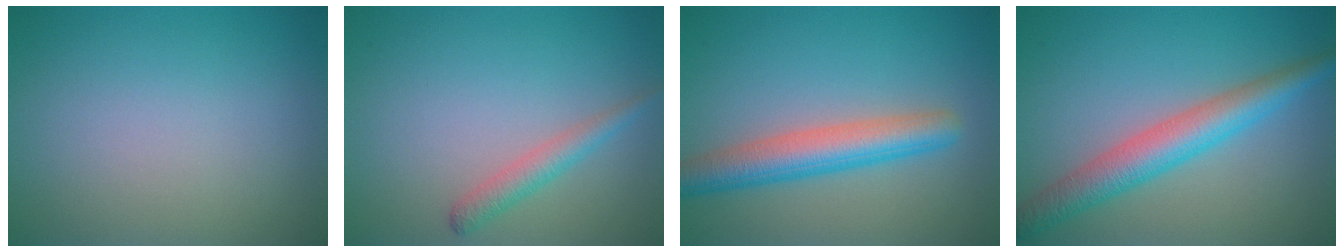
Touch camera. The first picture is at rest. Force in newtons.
{"total": 2.0, "press": 2.0, "slide": 0.1}
{"total": 5.1, "press": 5.1, "slide": 0.1}
{"total": 5.1, "press": 5.1, "slide": 0.1}